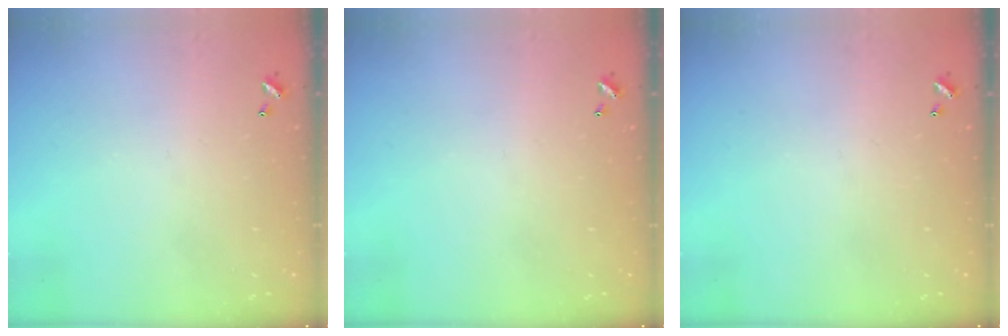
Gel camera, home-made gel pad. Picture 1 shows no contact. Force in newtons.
{"total": 0.0}
{"total": 0.0}